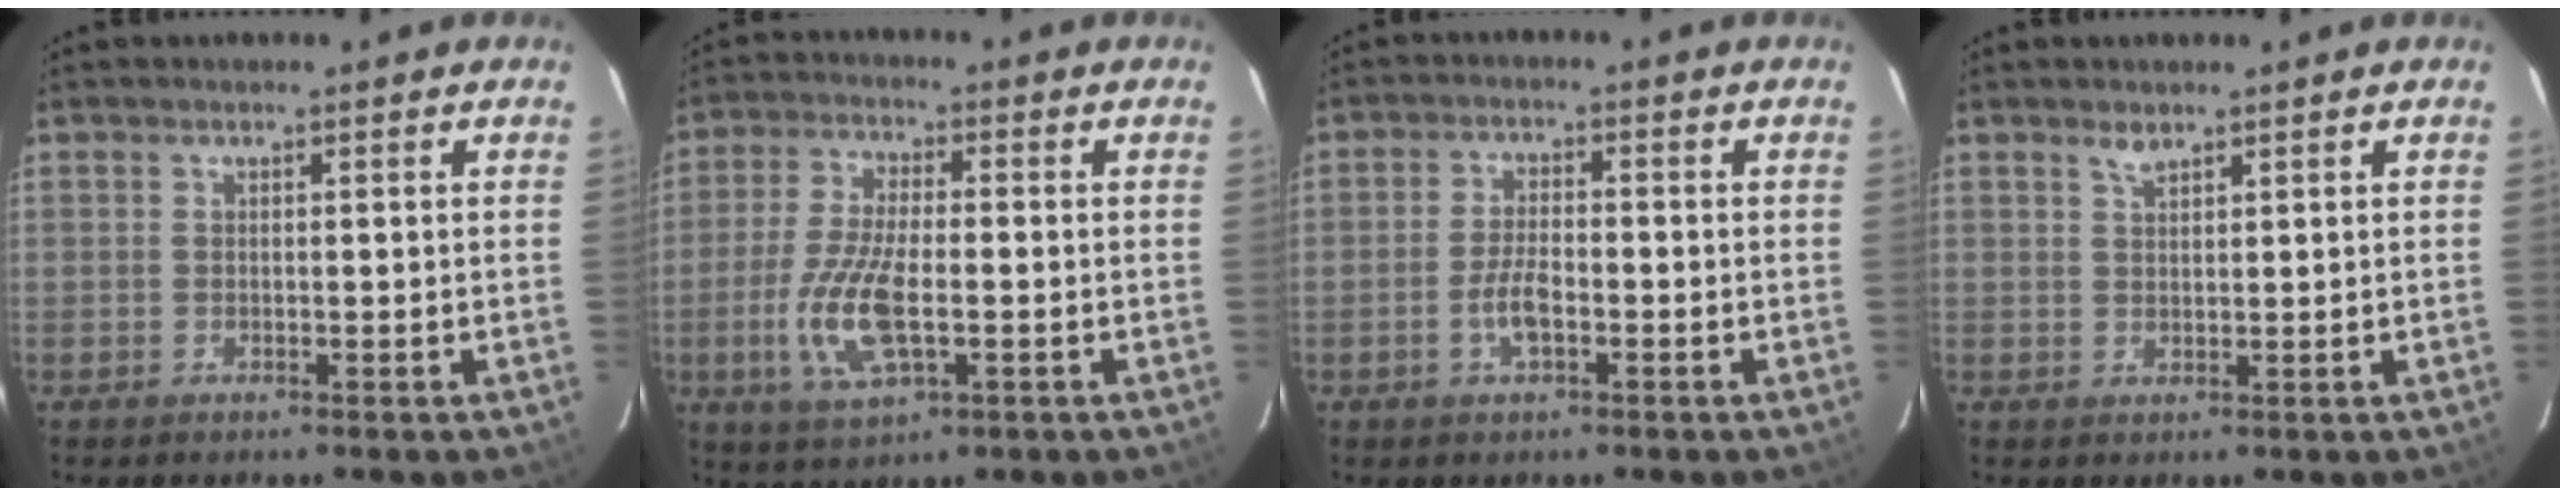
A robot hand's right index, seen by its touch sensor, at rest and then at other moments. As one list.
[{"total": 11.5, "force": [-2.8, 4.3, 10.4], "torque": [-0.219, -0.007, -0.052]}, {"total": 4.7, "force": [-1.9, 1.9, 3.9], "torque": [-0.082, 0.002, -0.034]}, {"total": 1.7, "force": [1.4, 0.6, 0.8], "torque": [-0.012, 0.002, 0.024]}]